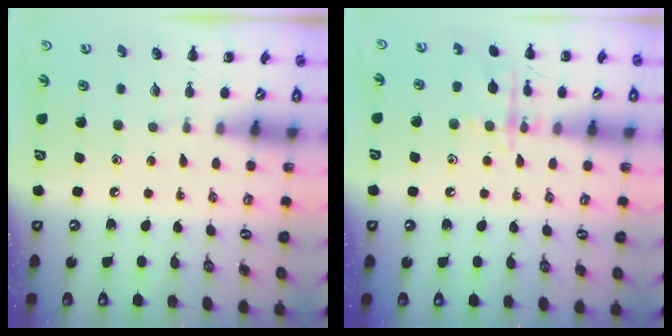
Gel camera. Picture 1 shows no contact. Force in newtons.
{"total": 10.6, "press": 10.6, "slide": 0.7}